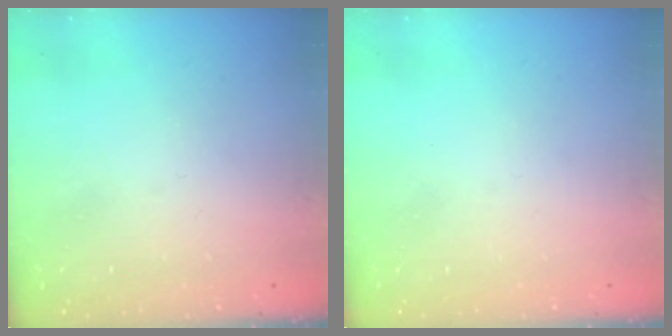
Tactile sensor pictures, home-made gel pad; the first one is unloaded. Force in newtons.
{"total": 0.0}